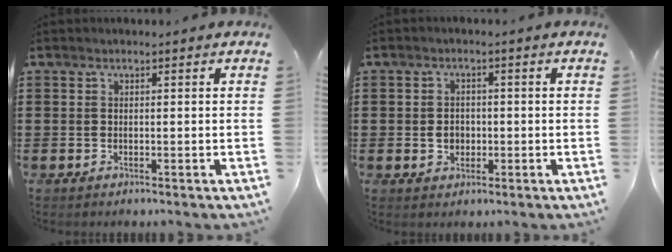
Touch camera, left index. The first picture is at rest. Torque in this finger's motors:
{"motor_torque": [0.48, 0.20, 0.22, 0.02]}